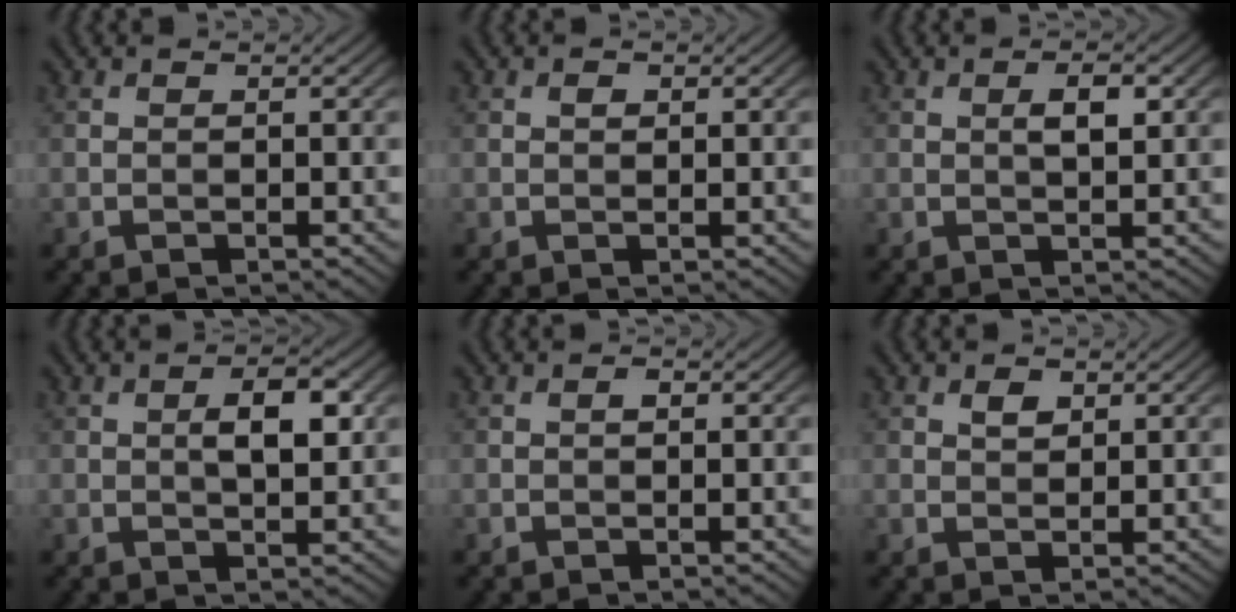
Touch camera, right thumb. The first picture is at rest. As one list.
[{"total": 0.6, "force": [0.2, 0.5, 0.3], "torque": [-0.004, -0.001, 0.002]}, {"total": 2.5, "force": [0.6, 0.9, 2.3], "torque": [-0.038, 0.000, 0.010]}, {"total": 4.2, "force": [0.7, 1.7, 3.8], "torque": [-0.065, 0.002, 0.011]}, {"total": 0.7, "force": [0.1, 0.3, 0.6], "torque": [-0.009, 0.000, 0.001]}, {"total": 1.4, "force": [0.7, 1.0, 0.8], "torque": [-0.012, -0.001, 0.014]}]